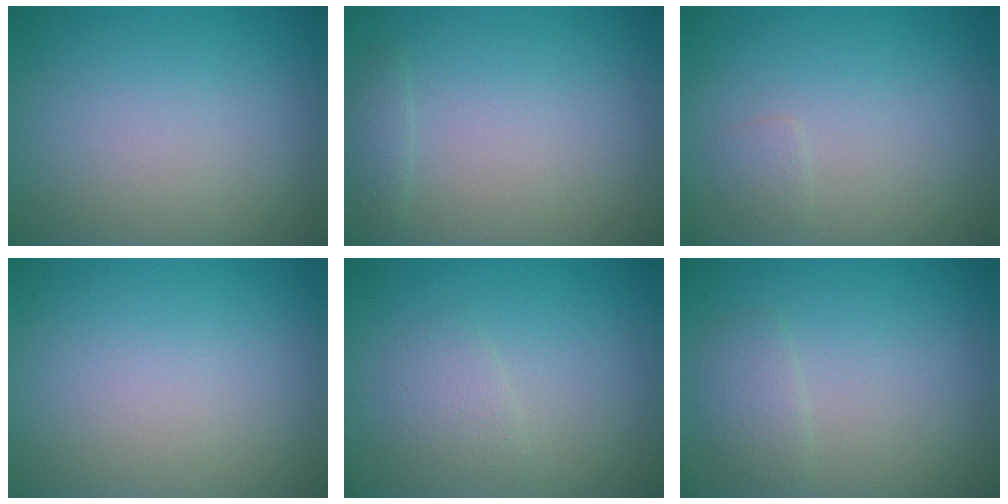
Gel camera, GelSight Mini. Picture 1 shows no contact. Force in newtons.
{"total": 1.0, "press": 1.0, "slide": 0.1}
{"total": 0.8, "press": 0.8, "slide": 0.0}
{"total": 0.0}
{"total": 1.5, "press": 1.5, "slide": 0.0}
{"total": 1.5, "press": 1.5, "slide": 0.0}